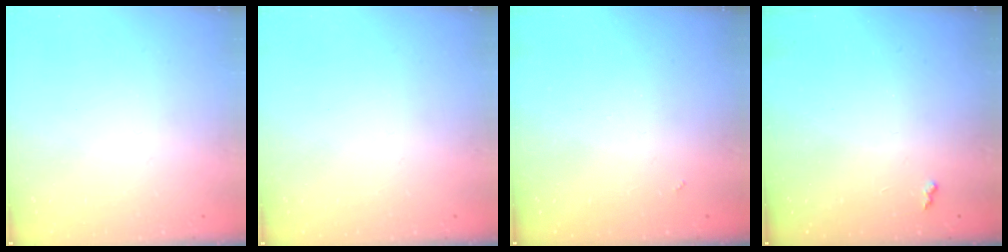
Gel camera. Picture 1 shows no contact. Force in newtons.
{"total": 0.0}
{"total": 2.5, "press": 2.5, "slide": 0.5}
{"total": 1.9, "press": 1.8, "slide": 0.5}